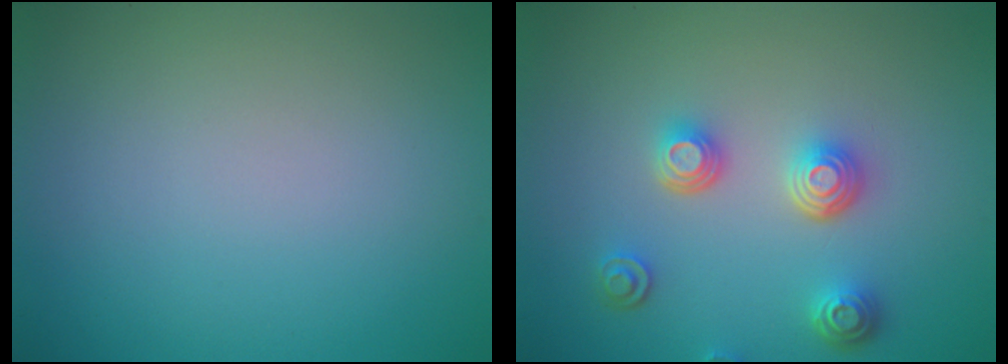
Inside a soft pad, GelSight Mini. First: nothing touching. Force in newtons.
{"total": 3.6, "press": 2.9, "slide": 2.1}